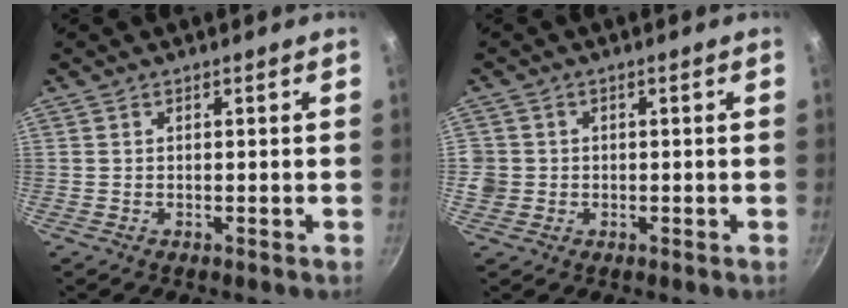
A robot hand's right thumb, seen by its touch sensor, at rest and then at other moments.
{"total": 4.2, "force": [-0.5, 4.0, 1.2], "torque": [-0.014, 0.009, -0.008]}